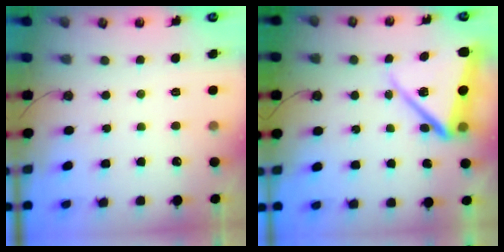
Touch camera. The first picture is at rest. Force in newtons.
{"total": 14.1, "press": 13.9, "slide": 2.1}